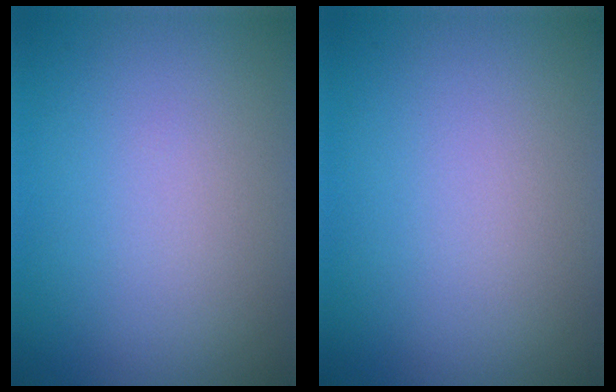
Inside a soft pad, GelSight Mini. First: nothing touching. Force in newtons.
{"total": 0.0}